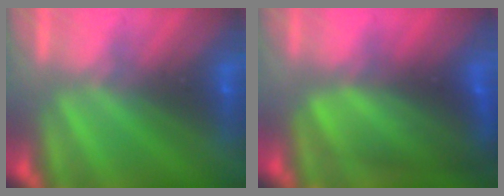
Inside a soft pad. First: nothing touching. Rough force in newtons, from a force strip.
{"total": 9.3}